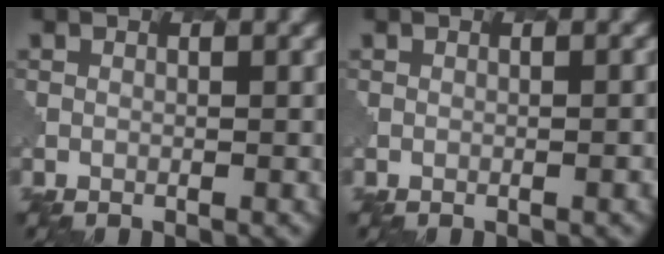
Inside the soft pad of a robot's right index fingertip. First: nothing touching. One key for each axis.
{"total": 1.4, "fx": -0.3, "fy": 0.7, "fz": 1.2, "tx": 0.004, "ty": 0.009, "tz": -0.005}